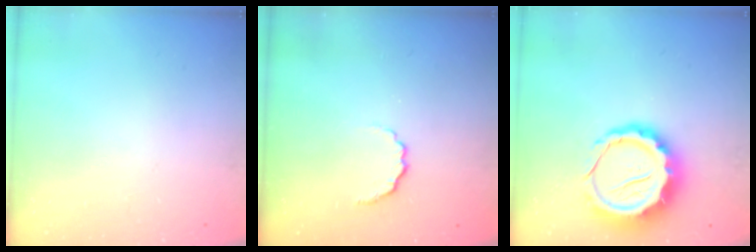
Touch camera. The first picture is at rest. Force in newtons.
{"total": 3.6, "press": 3.5, "slide": 0.9}
{"total": 12.5, "press": 12.1, "slide": 2.9}